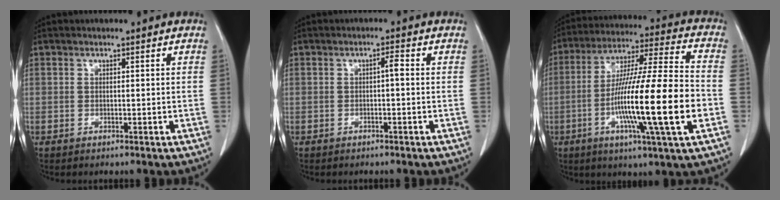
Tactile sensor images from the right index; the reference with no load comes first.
{"total": 1.4, "force": [0.0, 0.2, 1.4], "torque": [-0.022, 0.004, 0.000]}
{"total": 20.5, "force": [-5.2, 0.3, 19.8], "torque": [-0.344, -0.013, -0.092]}